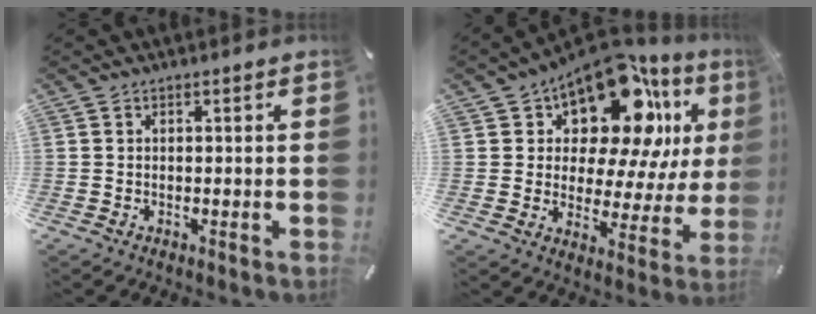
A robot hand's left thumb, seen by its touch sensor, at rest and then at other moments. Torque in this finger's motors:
{"motor_torque": [1.02, 1.60, 1.88, -0.89, 0.21]}